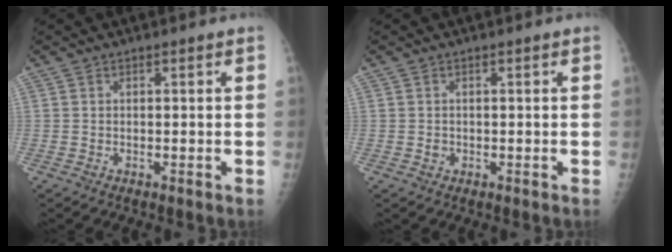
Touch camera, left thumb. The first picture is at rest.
{"total": 0.9, "force": [-0.1, 0.8, 0.3], "torque": [-0.001, 0.002, 0.000]}